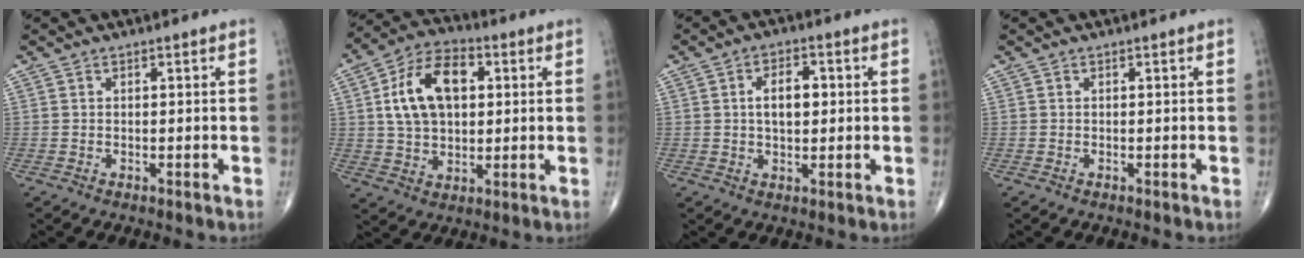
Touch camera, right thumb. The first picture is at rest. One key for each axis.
{"total": 14.4, "fx": 3.1, "fy": 8.9, "fz": 10.8, "tx": -0.178, "ty": 0.013, "tz": 0.049}
{"total": 6.1, "fx": 0.8, "fy": 3.4, "fz": 5.0, "tx": -0.071, "ty": 0.006, "tz": 0.012}
{"total": 0.0}